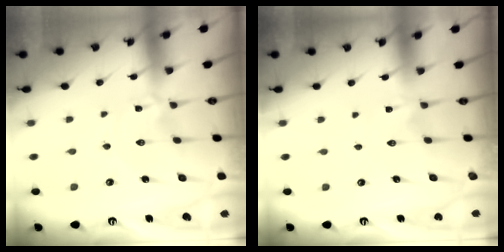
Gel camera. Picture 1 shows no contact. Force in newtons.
{"total": 0.7, "press": 0.6, "slide": 0.3}